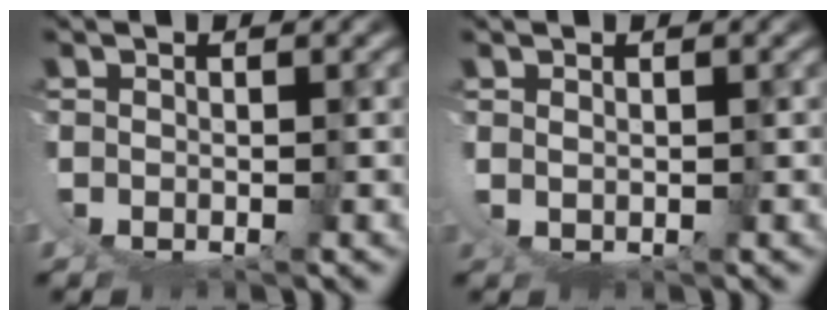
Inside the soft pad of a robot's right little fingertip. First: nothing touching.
{"total": 1.1, "force": [0.8, -0.3, 0.7], "torque": [-0.028, -0.011, 0.024]}